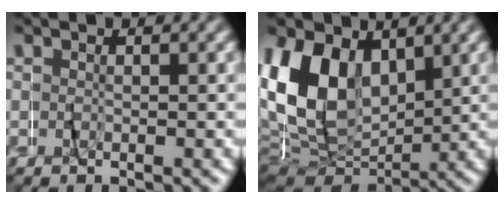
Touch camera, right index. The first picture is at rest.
{"total": 11.9, "force": [2.2, 9.0, 7.4], "torque": [-0.144, 0.003, 0.039]}